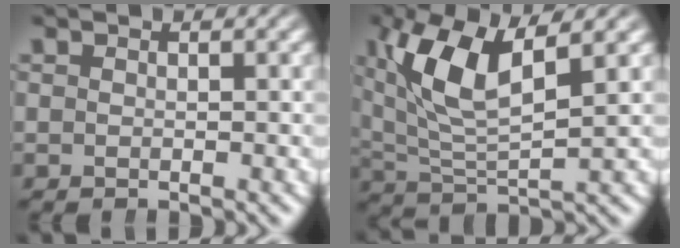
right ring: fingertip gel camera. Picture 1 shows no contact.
{"total": 7.7, "force": [2.5, 4.0, 6.1], "torque": [-0.140, -0.011, 0.054]}